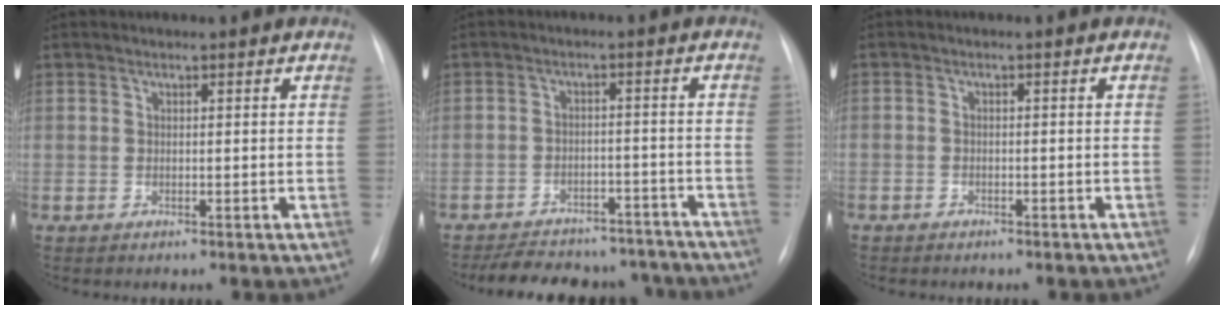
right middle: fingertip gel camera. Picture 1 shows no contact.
{"total": 15.5, "force": [-13.9, 5.5, 4.2], "torque": [-0.076, 0.015, -0.177]}
{"total": 2.1, "force": [-1.7, 1.2, 0.6], "torque": [-0.013, 0.002, -0.016]}